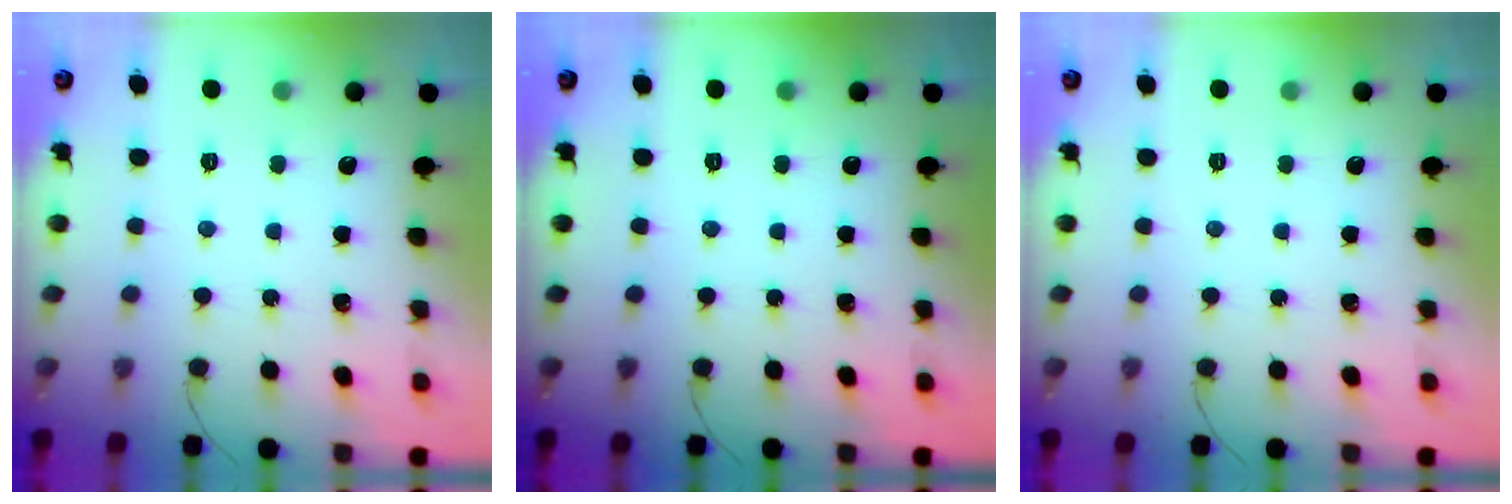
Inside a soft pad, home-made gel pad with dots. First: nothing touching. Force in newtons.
{"total": 0.0}
{"total": 0.0}